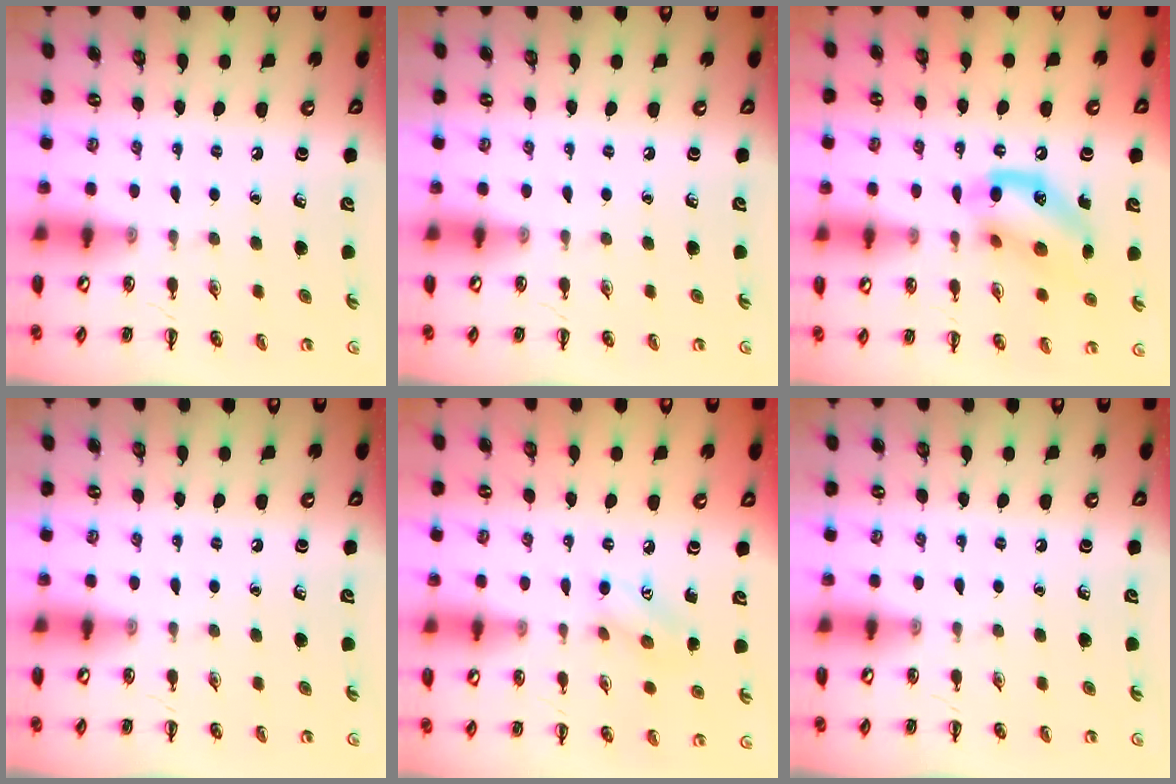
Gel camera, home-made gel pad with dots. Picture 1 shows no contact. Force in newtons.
{"total": 0.0}
{"total": 14.1, "press": 13.8, "slide": 3.0}
{"total": 0.0}
{"total": 6.5, "press": 6.4, "slide": 1.2}
{"total": 0.0}